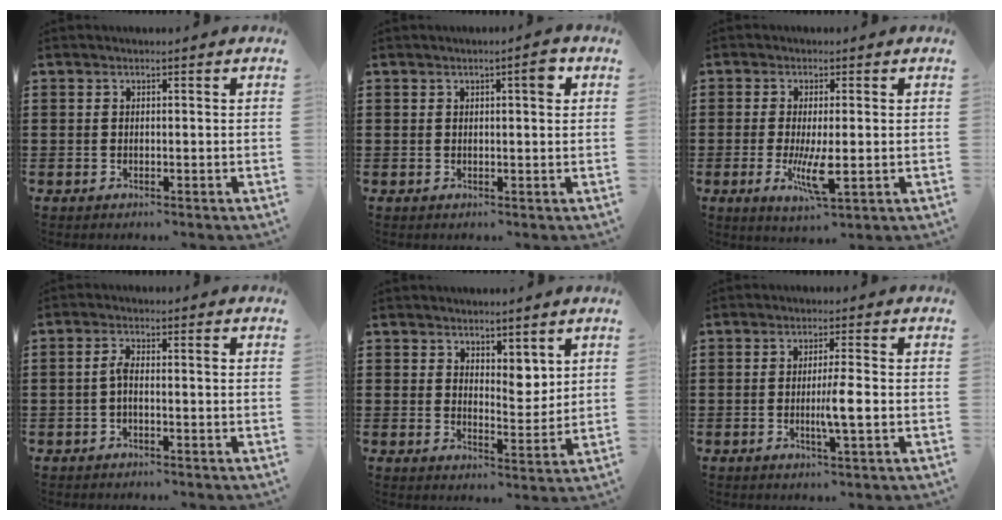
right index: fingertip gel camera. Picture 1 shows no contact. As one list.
[{"total": 2.7, "force": [1.1, 0.6, 2.4], "torque": [-0.032, 0.001, 0.012]}, {"total": 6.4, "force": [-1.1, 1.5, 6.1], "torque": [-0.123, -0.016, -0.020]}, {"total": 2.1, "force": [-0.3, 0.6, 2.0], "torque": [-0.045, 0.000, -0.010]}, {"total": 4.4, "force": [3.2, 2.4, 1.9], "torque": [-0.030, -0.006, 0.057]}, {"total": 4.3, "force": [-0.8, 0.0, 4.2], "torque": [-0.080, -0.008, -0.019]}]